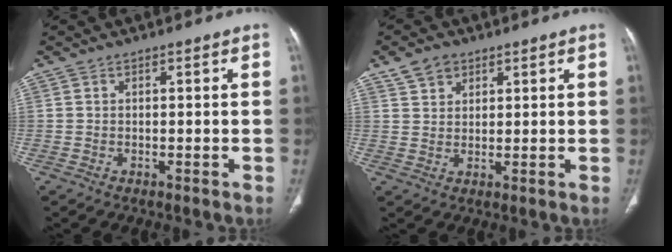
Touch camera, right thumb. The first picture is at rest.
{"total": 4.3, "force": [2.7, 2.9, 1.6], "torque": [-0.015, -0.010, 0.053]}